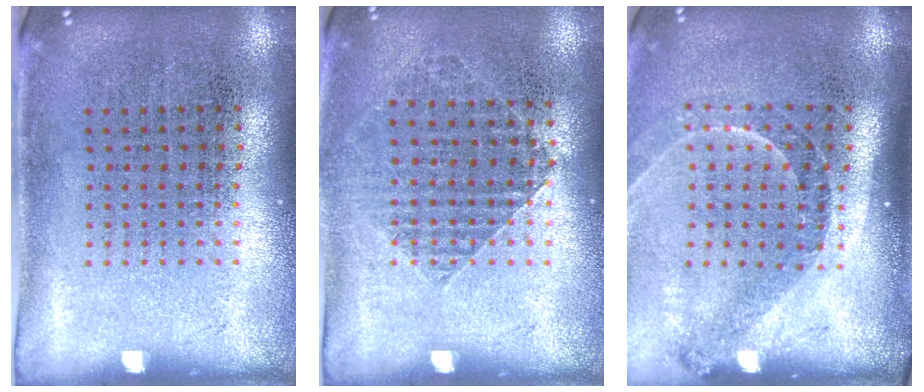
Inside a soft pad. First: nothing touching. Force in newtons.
{"total": 0.9, "press": 0.9, "slide": 0.1}
{"total": 1.4, "press": 1.3, "slide": 0.7}